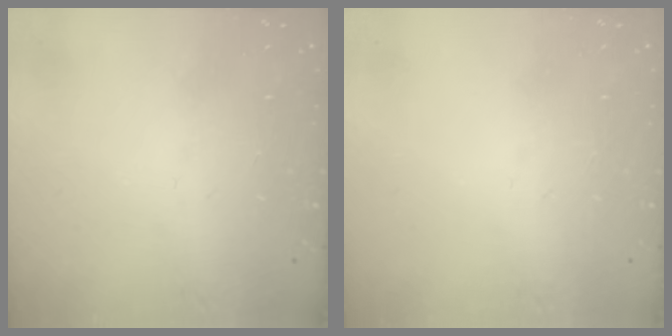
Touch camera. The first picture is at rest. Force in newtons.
{"total": 0.0}